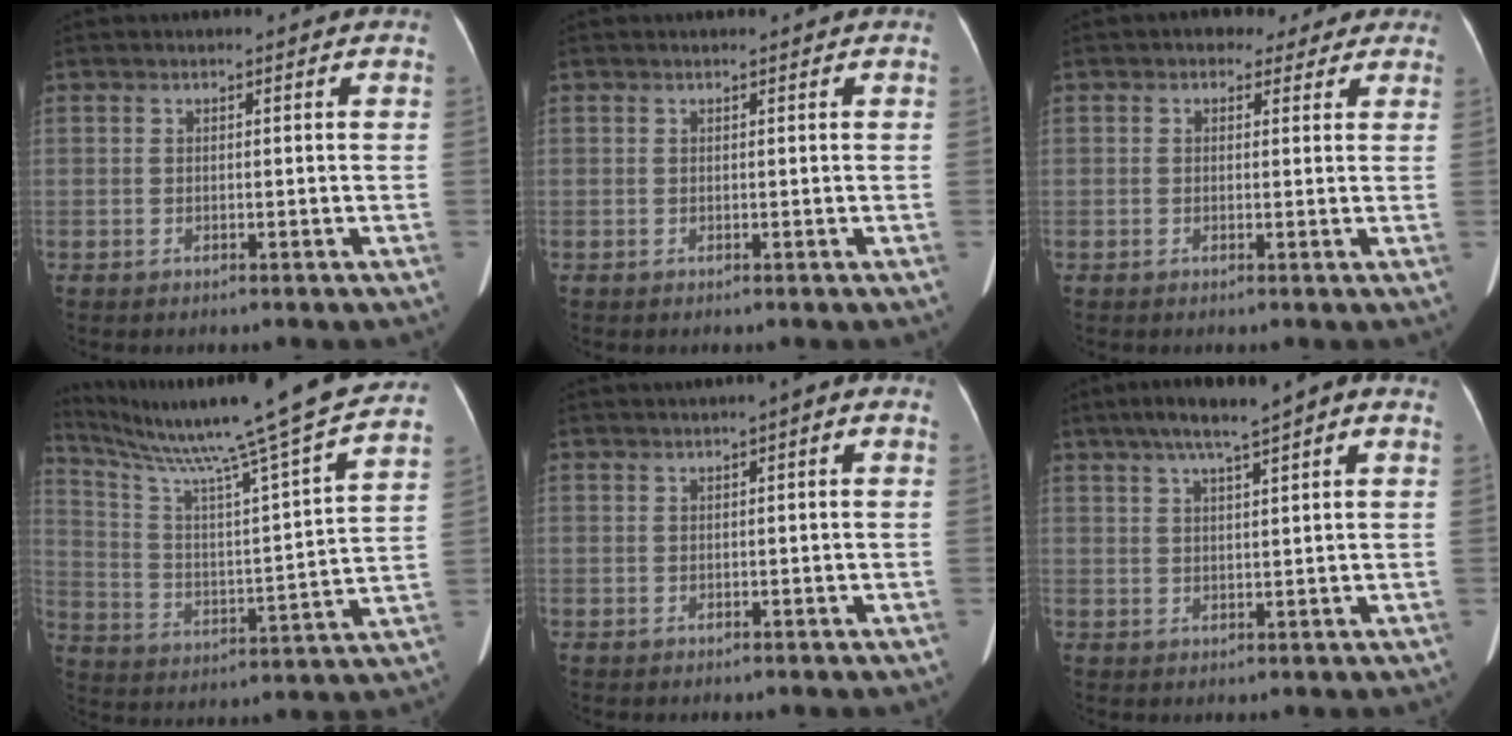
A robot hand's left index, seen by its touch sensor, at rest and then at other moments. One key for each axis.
{"total": 0.0}
{"total": 4.9, "fx": 3.5, "fy": 3.1, "fz": 1.4, "tx": -0.001, "ty": 0.017, "tz": 0.035}
{"total": 26.0, "fx": 21.8, "fy": -1.4, "fz": 14.2, "tx": -0.245, "ty": -0.029, "tz": 0.320}
{"total": 1.6, "fx": 0.3, "fy": 0.5, "fz": 1.5, "tx": -0.018, "ty": 0.014, "tz": 0.001}
{"total": 8.0, "fx": 4.4, "fy": 0.8, "fz": 6.7, "tx": -0.105, "ty": 0.034, "tz": 0.067}